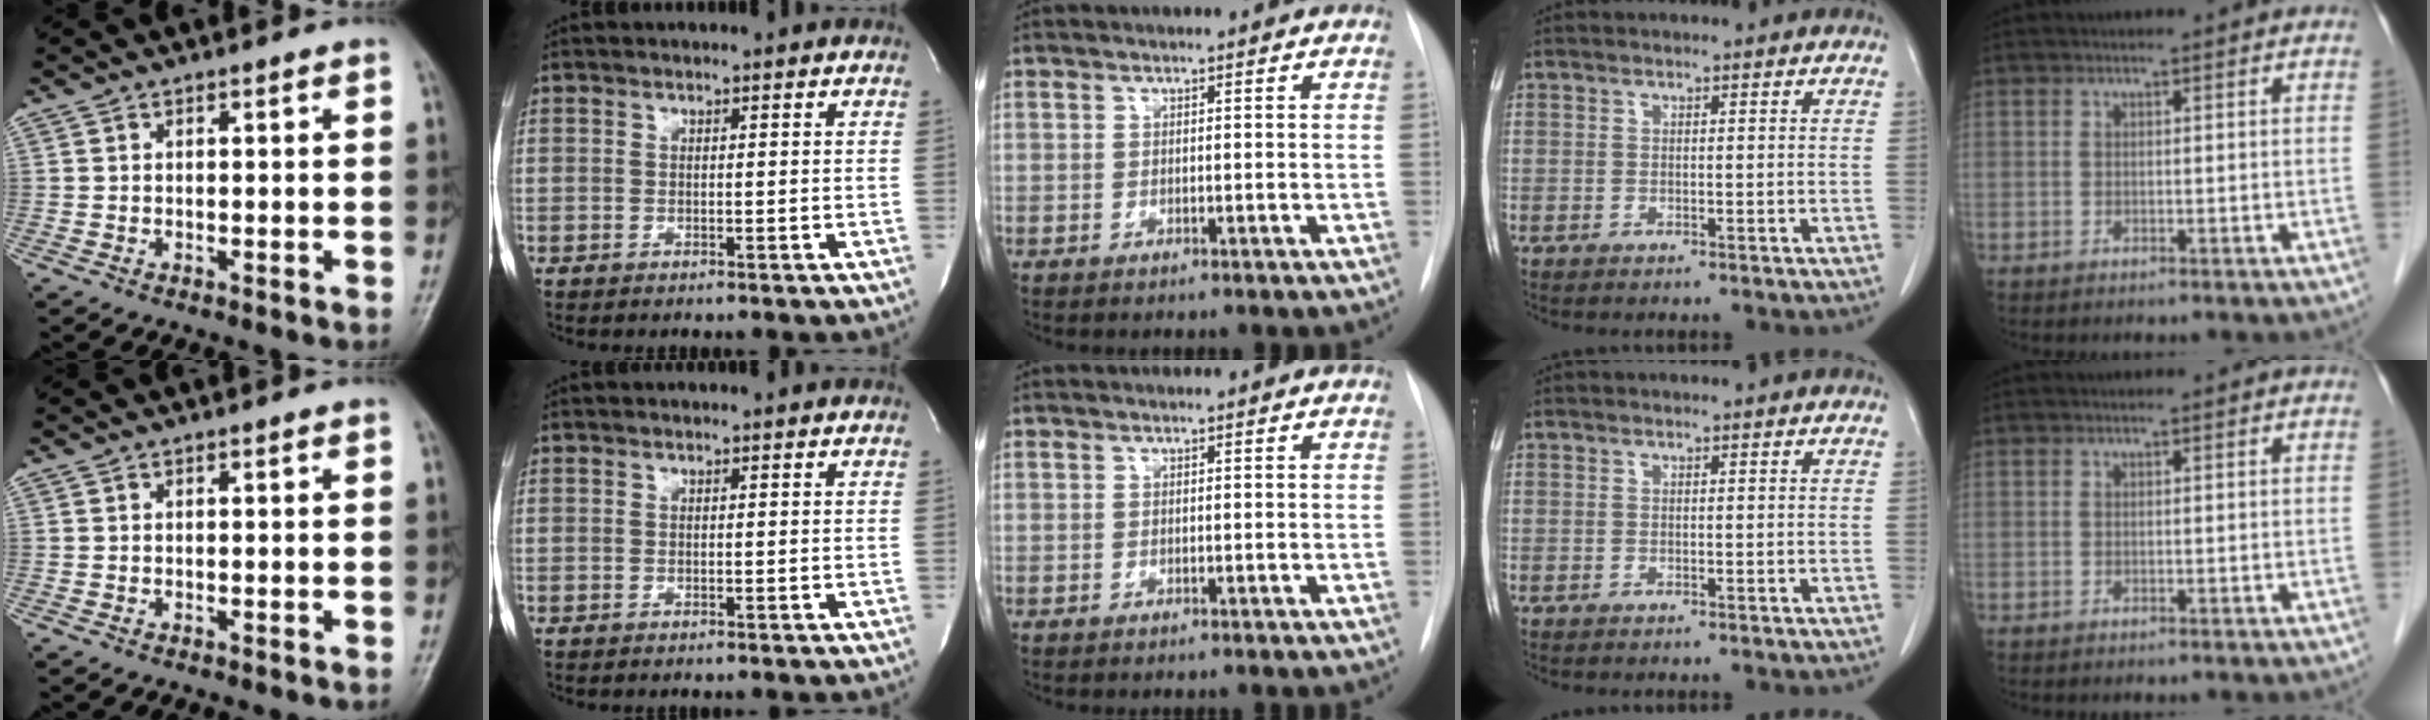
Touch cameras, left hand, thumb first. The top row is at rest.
{}